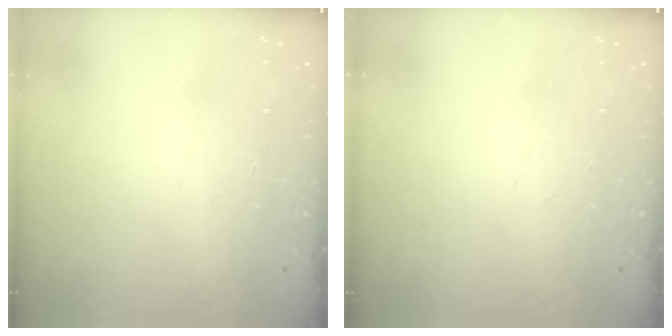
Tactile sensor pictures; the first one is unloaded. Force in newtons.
{"total": 0.0}